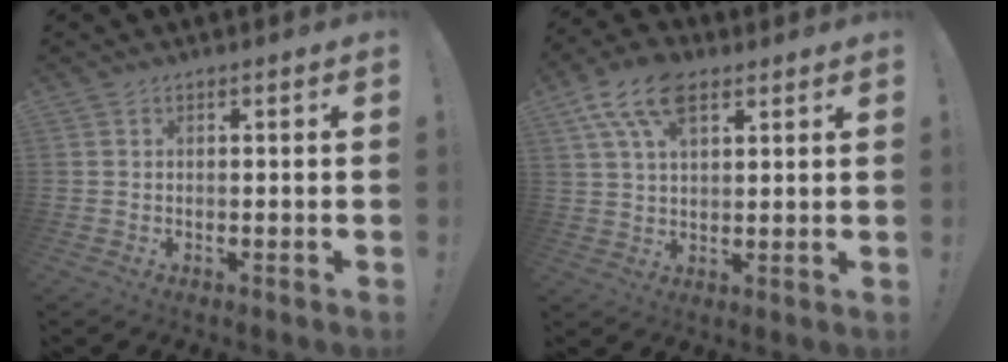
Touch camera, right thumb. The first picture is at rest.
{"total": 12.3, "force": [6.4, 6.6, 8.2], "torque": [-0.154, -0.011, 0.119]}